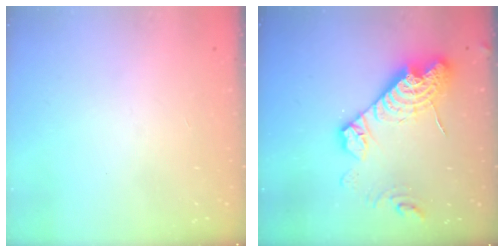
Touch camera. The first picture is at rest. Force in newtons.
{"total": 18.7, "press": 18.6, "slide": 1.6}